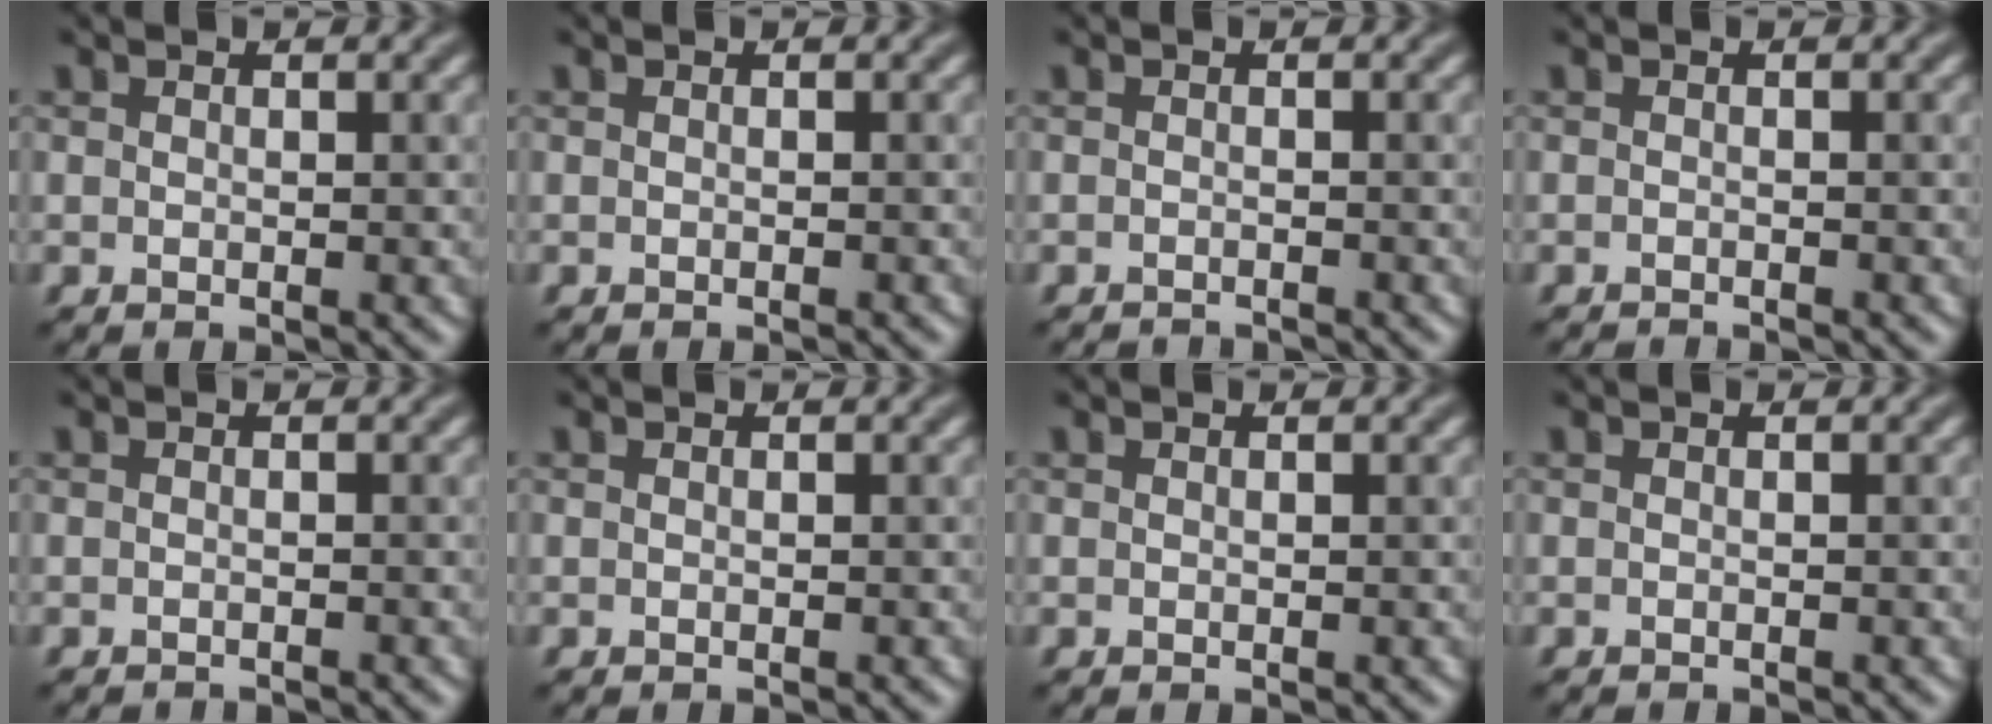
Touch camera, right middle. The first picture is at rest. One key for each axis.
{"total": 0.6, "fx": -0.6, "fy": 0.1, "fz": 0.2, "tx": 0.001, "ty": 0.001, "tz": -0.010}
{"total": 2.2, "fx": -2.1, "fy": 0.2, "fz": 0.5, "tx": 0.002, "ty": -0.009, "tz": -0.031}
{"total": 1.8, "fx": -1.7, "fy": 0.3, "fz": 0.6, "tx": 0.002, "ty": -0.007, "tz": -0.027}
{"total": 1.4, "fx": -1.3, "fy": 0.2, "fz": 0.3, "tx": 0.006, "ty": -0.005, "tz": -0.021}
{"total": 0.0}
{"total": 0.0}
{"total": 0.6, "fx": -0.6, "fy": 0.1, "fz": 0.1, "tx": 0.003, "ty": -0.003, "tz": -0.010}